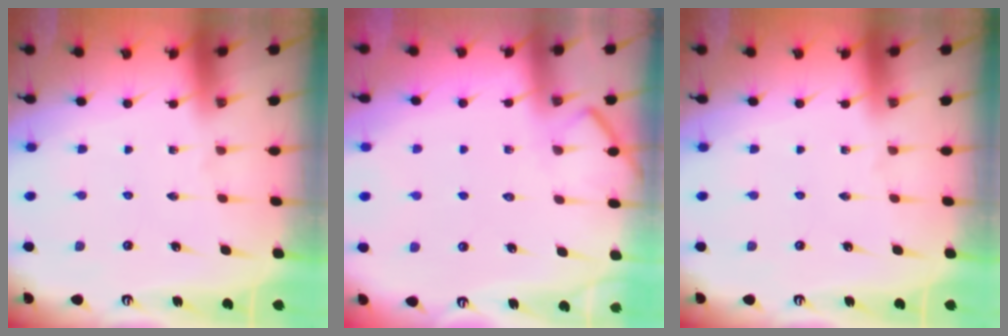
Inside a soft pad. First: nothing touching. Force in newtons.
{"total": 6.7, "press": 6.7, "slide": 0.7}
{"total": 0.0}